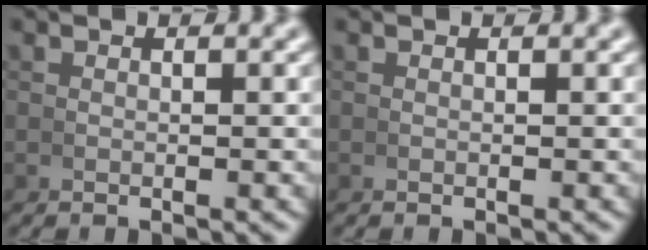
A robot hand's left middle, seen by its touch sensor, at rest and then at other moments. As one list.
[{"total": 0.0}]